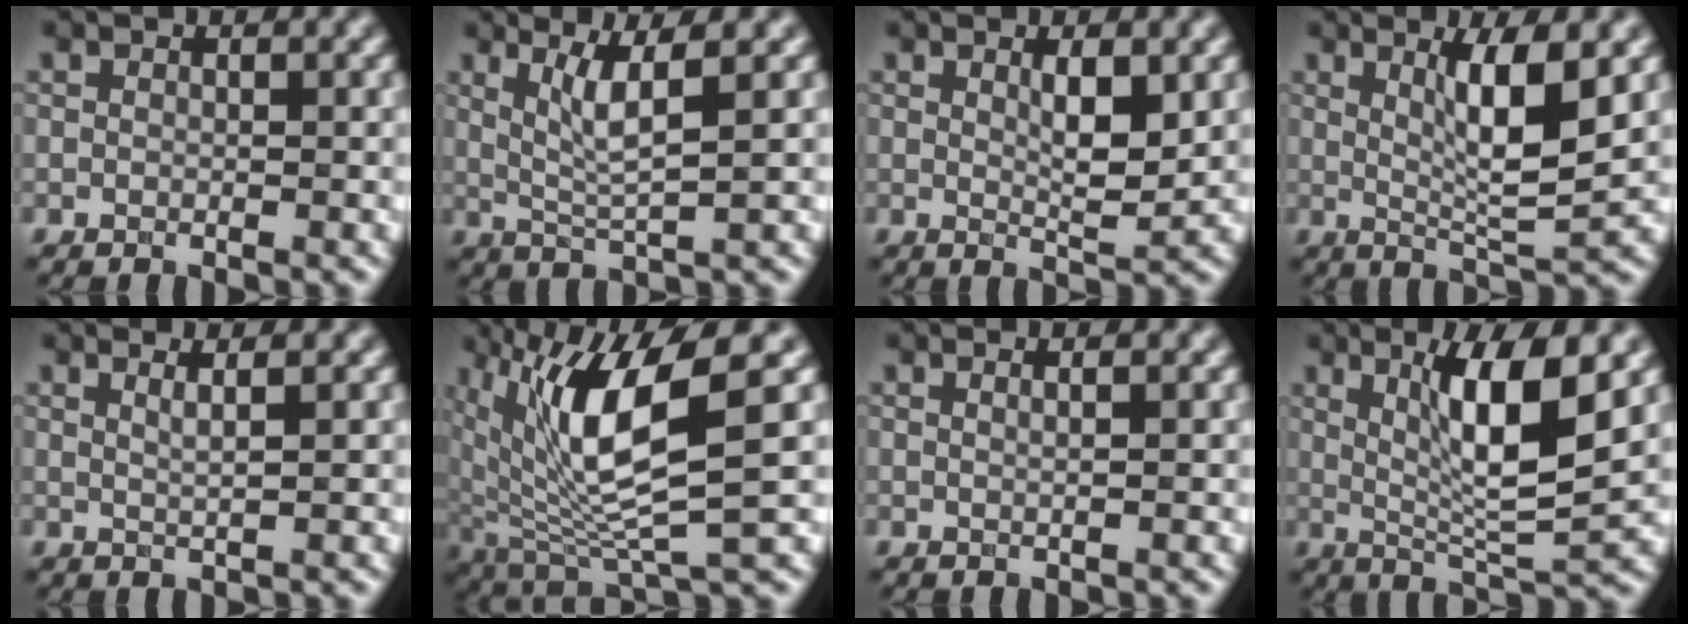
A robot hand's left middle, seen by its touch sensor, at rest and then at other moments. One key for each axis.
{"total": 3.7, "fx": 1.2, "fy": 0.6, "fz": 3.5, "tx": -0.071, "ty": -0.006, "tz": 0.032}
{"total": 3.1, "fx": 0.8, "fy": 0.6, "fz": 2.9, "tx": -0.051, "ty": -0.009, "tz": 0.015}
{"total": 5.8, "fx": 1.5, "fy": 1.1, "fz": 5.5, "tx": -0.090, "ty": -0.011, "tz": 0.030}
{"total": 1.9, "fx": 0.9, "fy": 0.6, "fz": 1.5, "tx": -0.019, "ty": 0.005, "tz": 0.003}
{"total": 9.8, "fx": 2.5, "fy": 2.6, "fz": 9.1, "tx": -0.179, "ty": -0.007, "tz": 0.054}
{"total": 1.8, "fx": 0.8, "fy": 0.9, "fz": 1.3, "tx": 0.000, "ty": 0.002, "tz": -0.013}
{"total": 7.8, "fx": 2.1, "fy": 1.6, "fz": 7.4, "tx": -0.116, "ty": -0.013, "tz": 0.041}